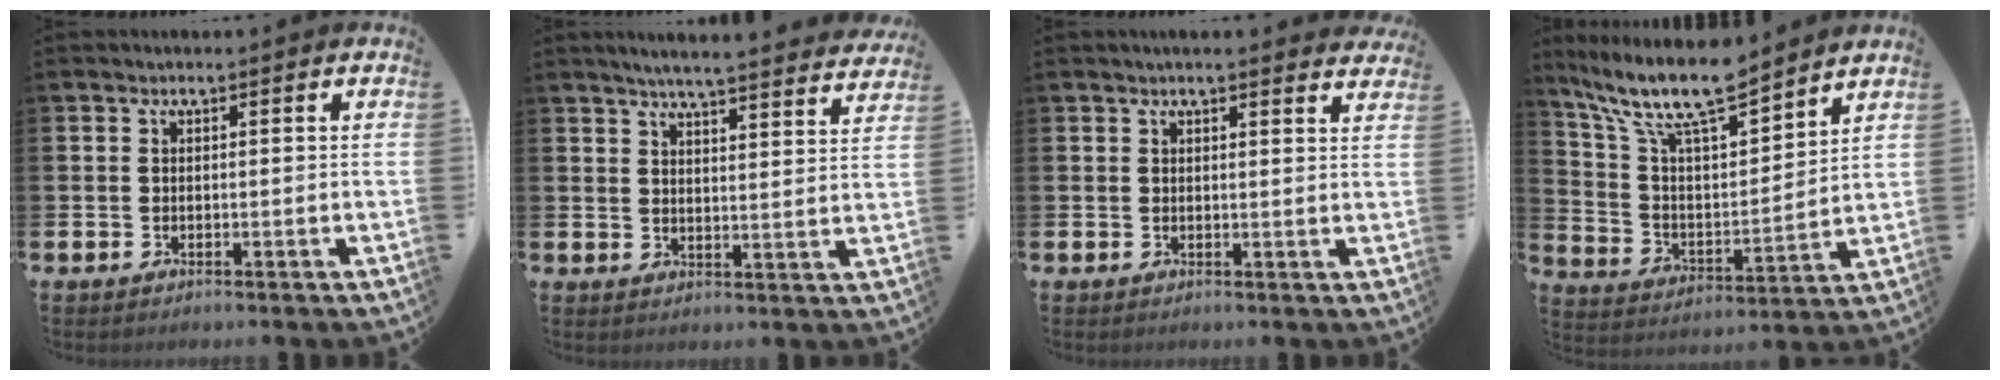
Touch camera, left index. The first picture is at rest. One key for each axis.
{"total": 5.1, "fx": 4.9, "fy": -0.3, "fz": 1.1, "tx": -0.035, "ty": -0.032, "tz": 0.085}
{"total": 2.1, "fx": 2.1, "fy": 0.0, "fz": 0.4, "tx": -0.010, "ty": -0.006, "tz": 0.038}
{"total": 12.0, "fx": 10.4, "fy": 2.6, "fz": 5.3, "tx": -0.141, "ty": -0.056, "tz": 0.182}